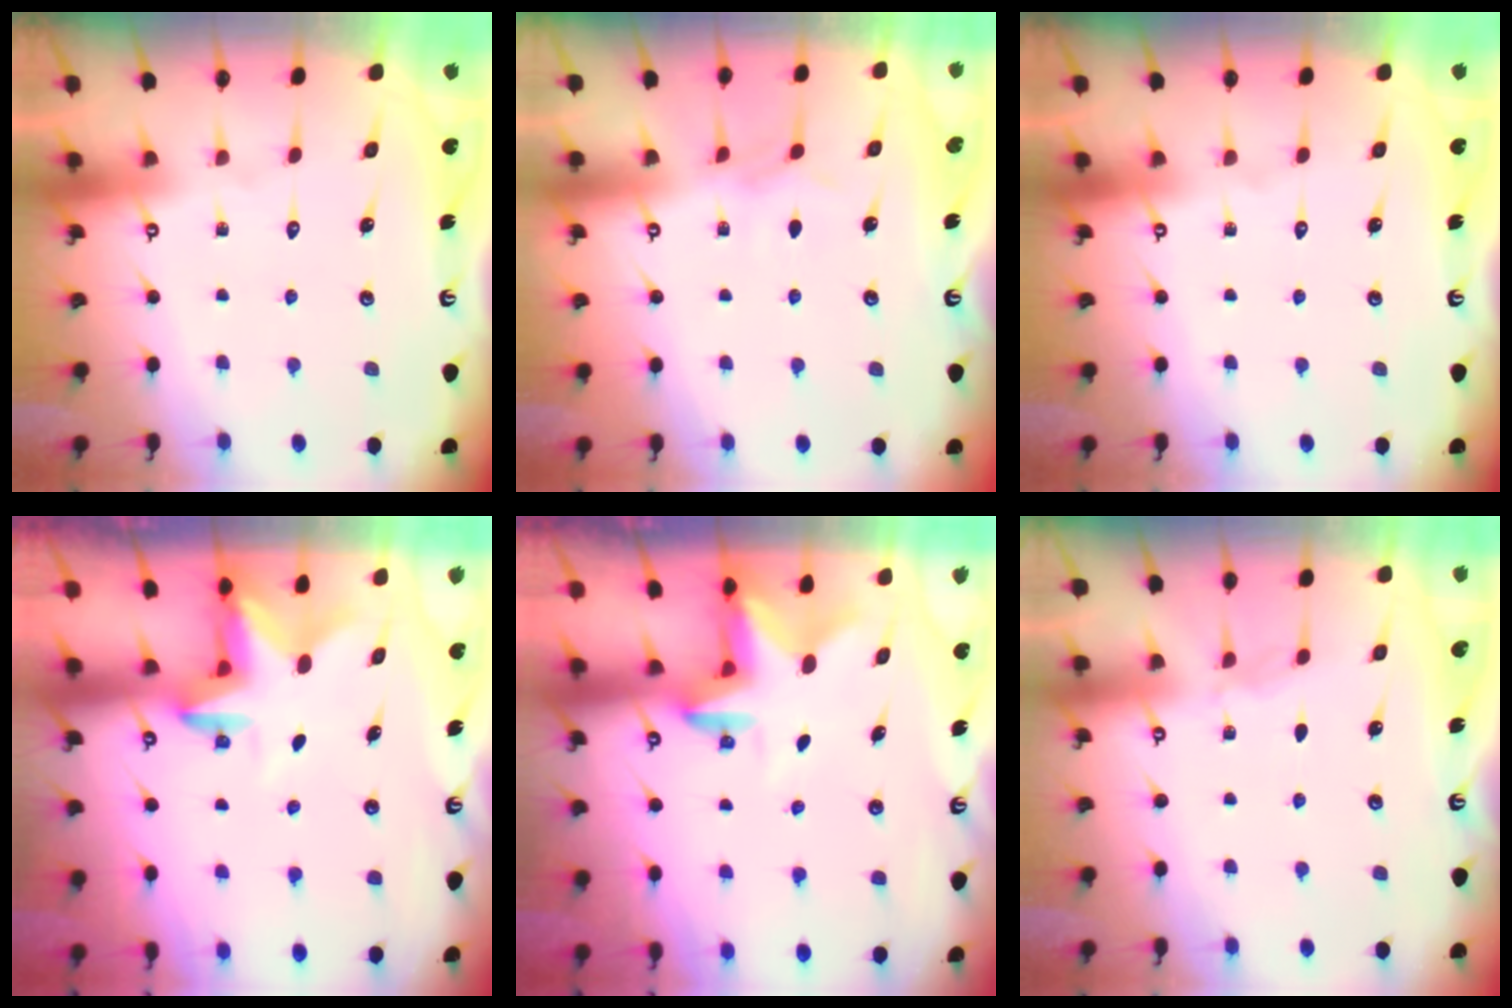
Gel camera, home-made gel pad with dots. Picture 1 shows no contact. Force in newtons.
{"total": 4.1, "press": 4.1, "slide": 0.6}
{"total": 0.0}
{"total": 2.8, "press": 2.8, "slide": 0.5}
{"total": 2.3, "press": 2.3, "slide": 0.4}
{"total": 2.1, "press": 2.0, "slide": 0.4}